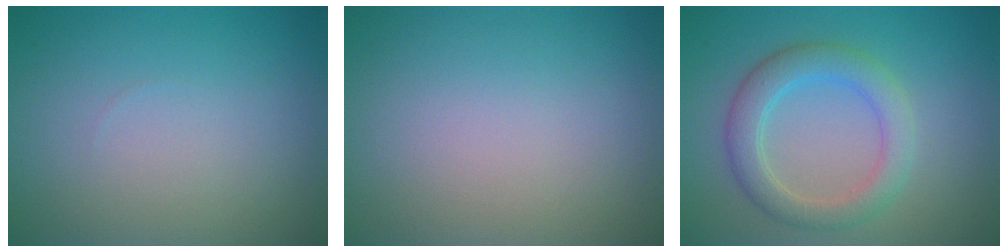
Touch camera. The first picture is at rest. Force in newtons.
{"total": 0.0}
{"total": 4.0, "press": 4.0, "slide": 0.3}